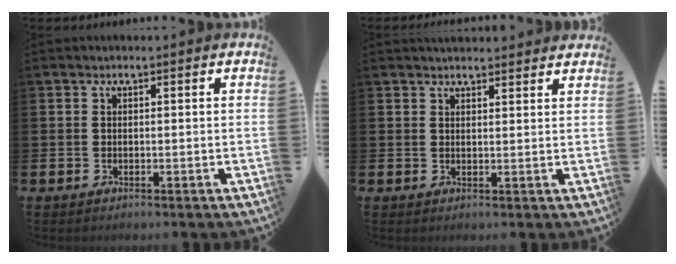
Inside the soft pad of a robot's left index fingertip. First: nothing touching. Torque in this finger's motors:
{"motor_torque": [1.01, -1.12, 0.22, 0.01]}